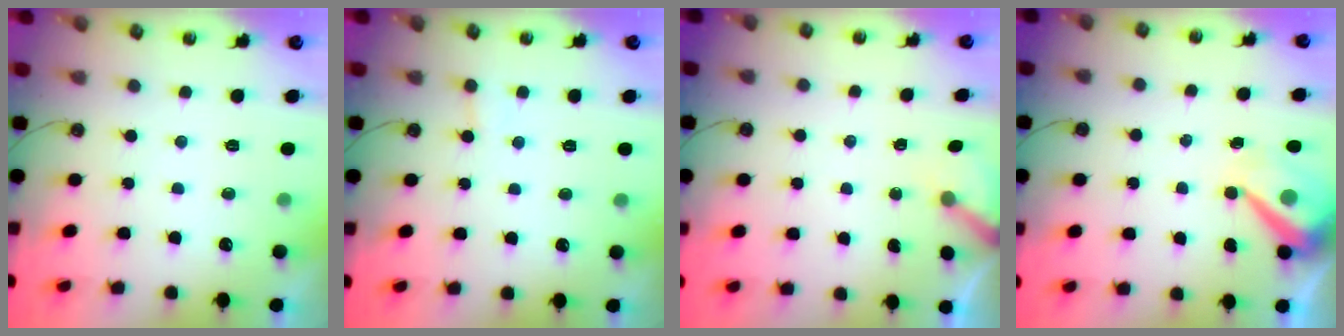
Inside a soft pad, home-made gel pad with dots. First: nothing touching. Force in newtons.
{"total": 4.1, "press": 4.0, "slide": 0.4}
{"total": 2.5, "press": 2.5, "slide": 0.3}
{"total": 9.4, "press": 9.3, "slide": 1.1}